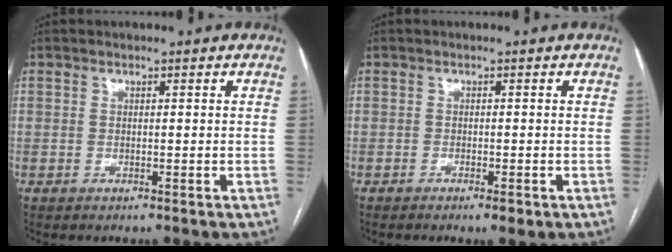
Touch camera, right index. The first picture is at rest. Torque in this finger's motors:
{"motor_torque": [0.13, -0.25, 0.03, 0.01]}